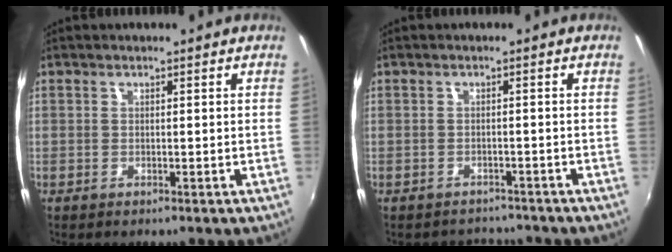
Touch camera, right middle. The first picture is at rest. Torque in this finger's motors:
{"motor_torque": [-0.49, -0.16, -0.01, -0.03]}